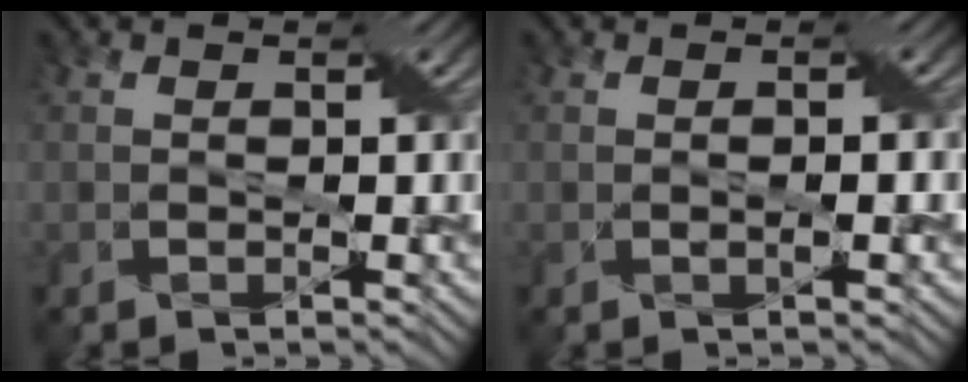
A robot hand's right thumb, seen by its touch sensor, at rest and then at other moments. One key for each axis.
{"total": 1.5, "fx": -0.1, "fy": 0.1, "fz": 1.5, "tx": -0.028, "ty": 0.003, "tz": -0.002}